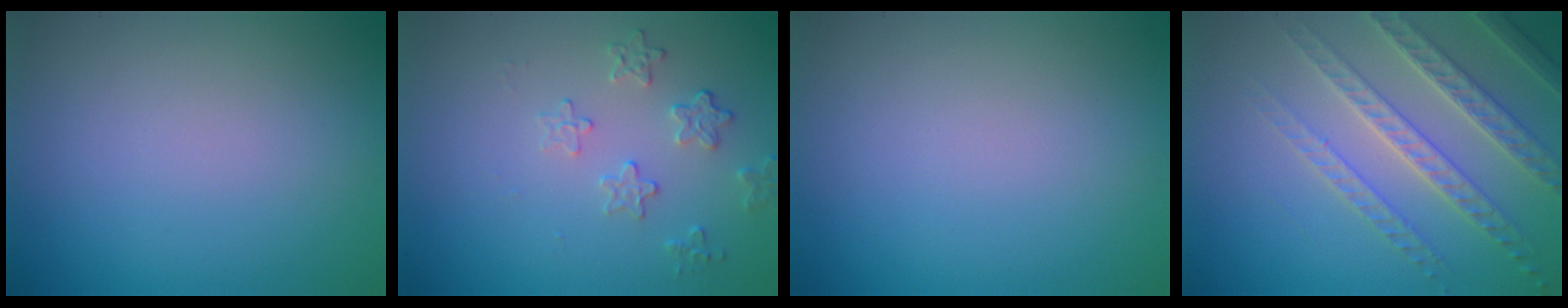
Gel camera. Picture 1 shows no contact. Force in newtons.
{"total": 1.9, "press": 1.3, "slide": 1.4}
{"total": 0.0}
{"total": 4.2, "press": 4.1, "slide": 0.9}